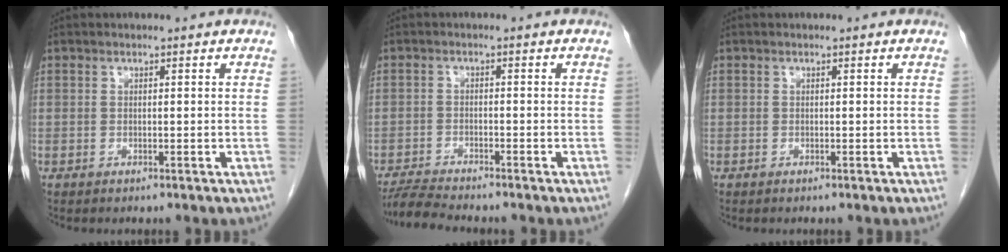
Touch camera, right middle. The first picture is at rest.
{"total": 4.5, "force": [-4.3, -0.6, 1.2], "torque": [-0.024, -0.023, -0.078]}
{"total": 0.0}